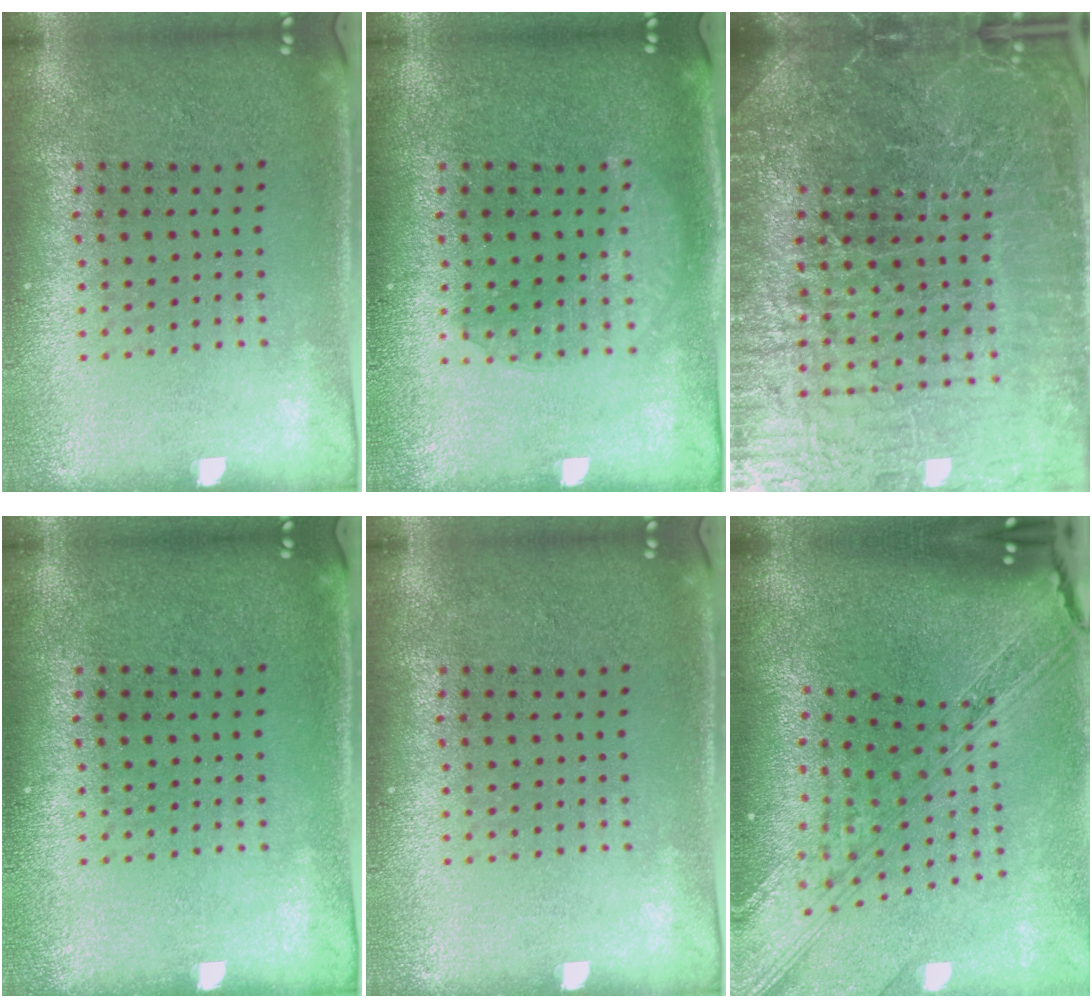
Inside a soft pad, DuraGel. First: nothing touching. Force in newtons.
{"total": 1.8, "press": 1.8, "slide": 0.2}
{"total": 6.9, "press": 6.1, "slide": 3.1}
{"total": 0.0}
{"total": 0.0}
{"total": 4.0, "press": 3.0, "slide": 2.8}